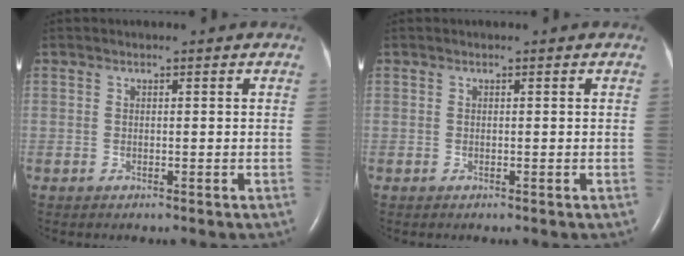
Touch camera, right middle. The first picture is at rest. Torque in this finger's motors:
{"motor_torque": [-0.01, 0.02, 0.00, 0.00]}